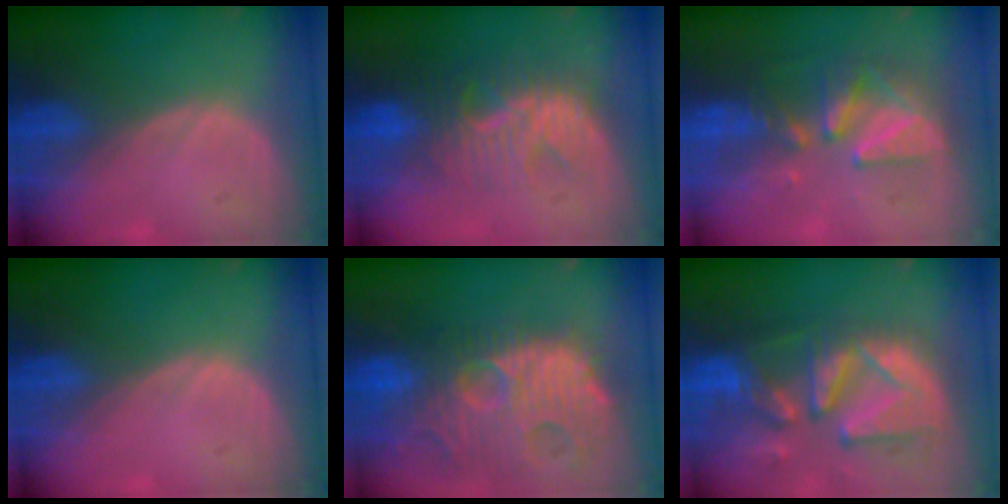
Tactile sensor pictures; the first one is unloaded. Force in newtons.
{"total": 8.4, "press": 8.0, "slide": 2.4}
{"total": 8.8, "press": 7.8, "slide": 4.1}
{"total": 0.0}
{"total": 14.7, "press": 12.6, "slide": 7.5}
{"total": 13.1, "press": 11.3, "slide": 6.6}